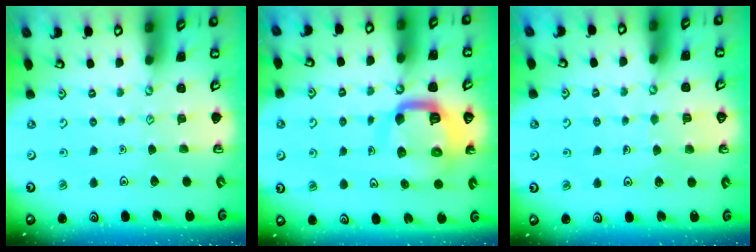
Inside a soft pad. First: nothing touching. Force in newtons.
{"total": 13.0, "press": 13.0, "slide": 1.3}
{"total": 5.3, "press": 5.3, "slide": 0.4}